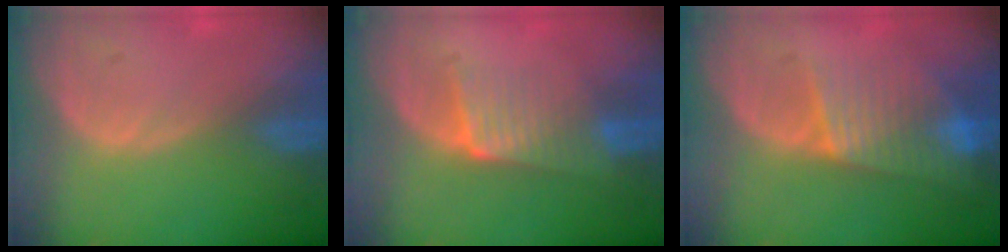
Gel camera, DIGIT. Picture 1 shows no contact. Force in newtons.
{"total": 5.7, "press": 5.4, "slide": 1.9}
{"total": 7.3, "press": 7.0, "slide": 2.2}